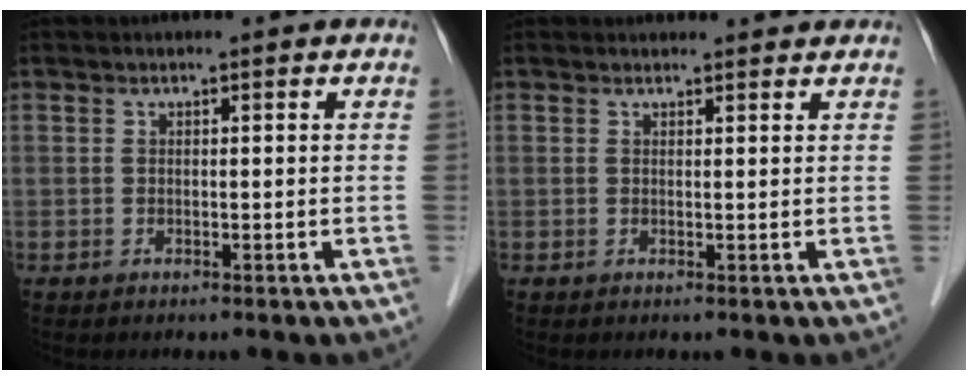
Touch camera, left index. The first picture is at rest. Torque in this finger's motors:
{"motor_torque": [0.24, -0.18, 0.01, 0.01]}